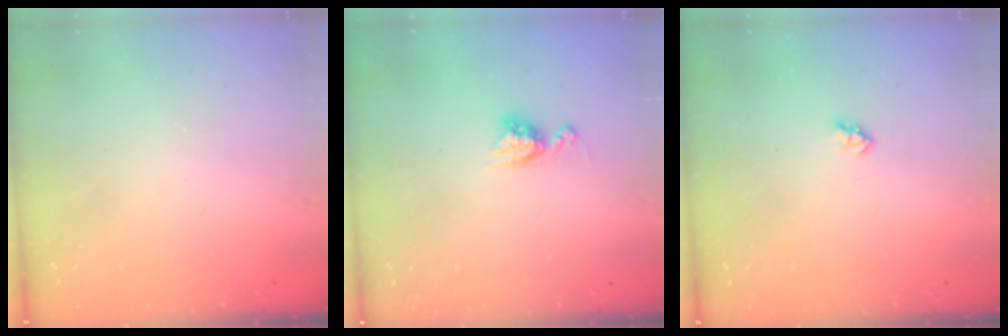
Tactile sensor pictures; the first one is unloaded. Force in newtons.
{"total": 7.7, "press": 7.7, "slide": 0.6}
{"total": 2.0, "press": 2.0, "slide": 0.3}